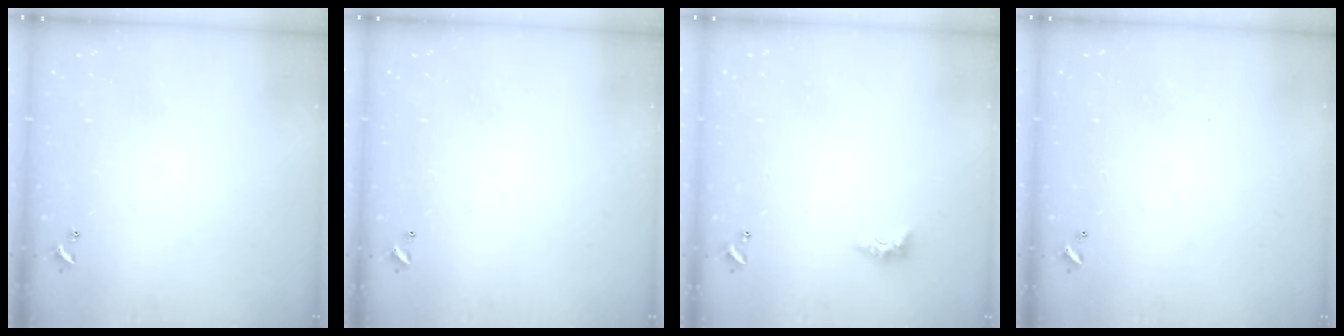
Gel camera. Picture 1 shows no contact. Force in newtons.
{"total": 2.8, "press": 2.8, "slide": 0.1}
{"total": 2.1, "press": 2.0, "slide": 0.7}
{"total": 2.9, "press": 2.9, "slide": 0.1}